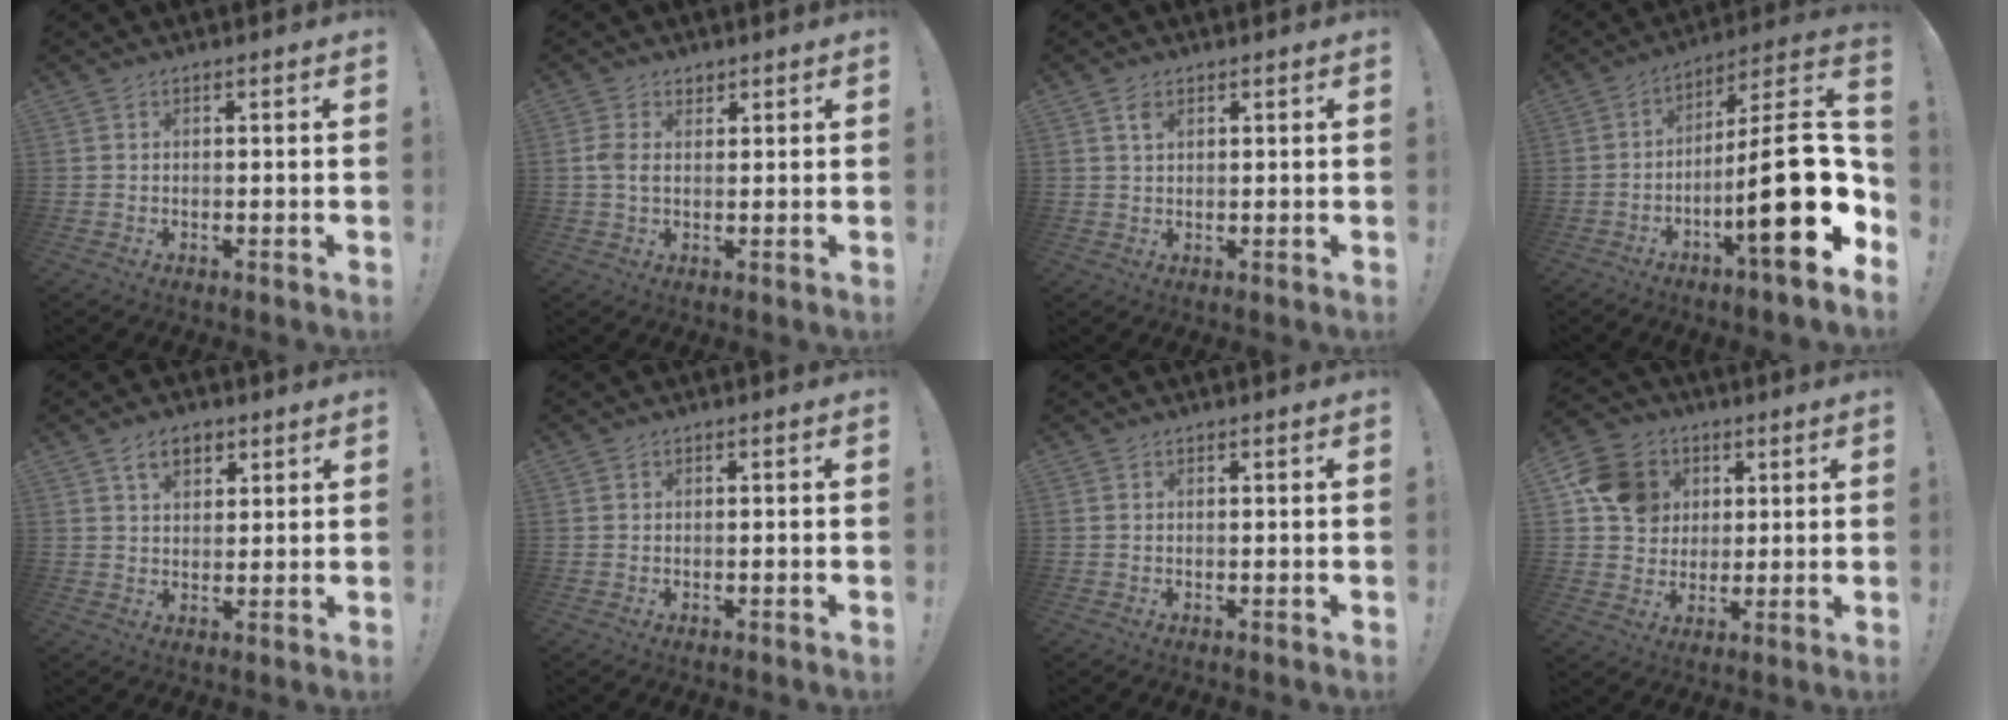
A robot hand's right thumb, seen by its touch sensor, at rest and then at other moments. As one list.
[{"total": 3.5, "force": [1.3, 2.2, 2.3], "torque": [-0.037, -0.002, 0.024]}, {"total": 2.8, "force": [1.6, 1.5, 1.7], "torque": [-0.026, -0.004, 0.026]}, {"total": 24.5, "force": [-5.3, 4.9, 23.5], "torque": [-0.370, 0.019, -0.083]}, {"total": 6.1, "force": [3.3, 3.8, 3.4], "torque": [-0.055, -0.002, 0.060]}, {"total": 0.6, "force": [-0.6, 0.1, 0.2], "torque": [-0.006, 0.001, -0.009]}, {"total": 0.0}, {"total": 12.9, "force": [4.1, 11.3, 4.8], "torque": [-0.049, -0.006, 0.082]}]